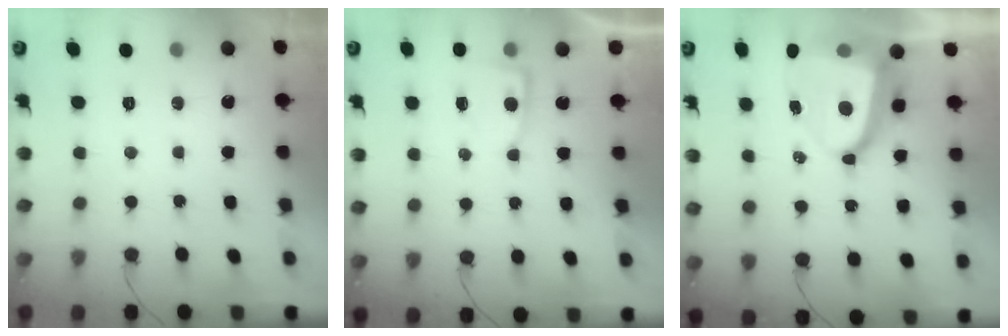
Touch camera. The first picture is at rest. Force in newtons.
{"total": 3.4, "press": 3.4, "slide": 0.3}
{"total": 9.4, "press": 9.3, "slide": 1.0}